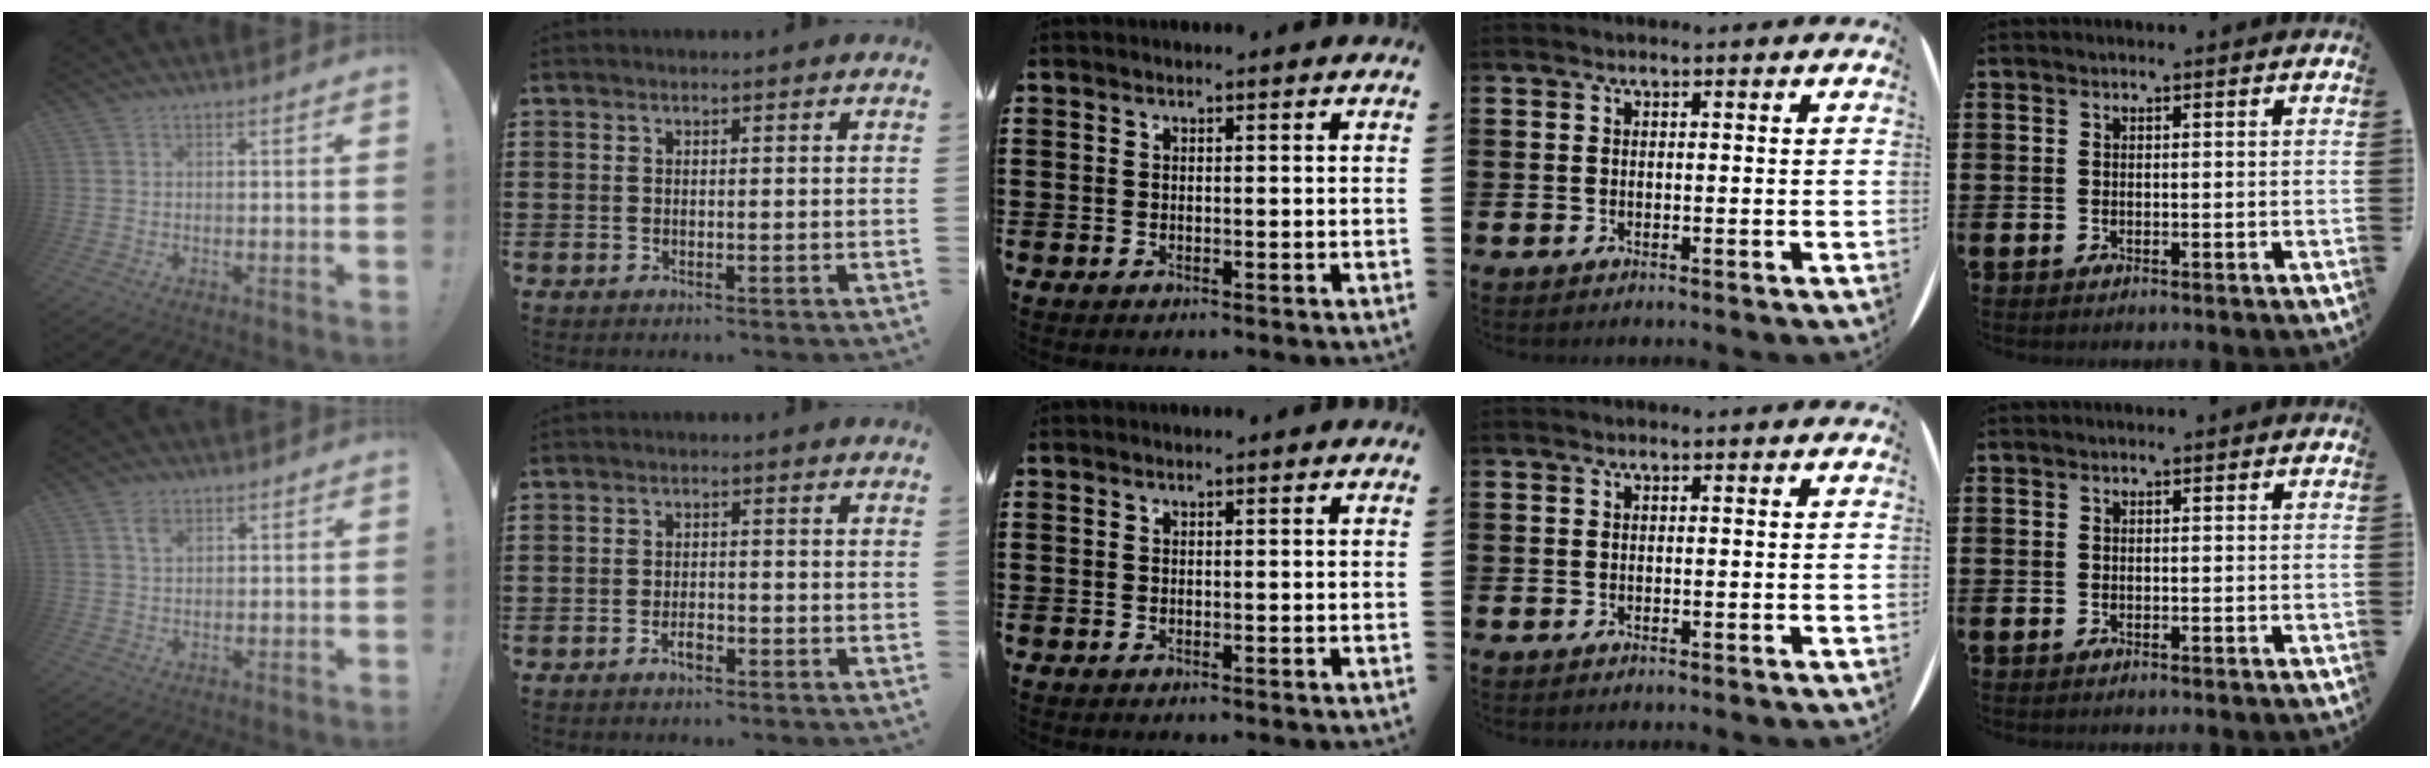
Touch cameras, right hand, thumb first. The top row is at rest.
{"thumb": {"total": 3.3, "force": [1.8, 1.9, 2.1], "torque": [-0.033, -0.002, 0.031]}, "index": {"total": 2.4, "force": [-1.4, 1.0, 1.7], "torque": [-0.031, 0.002, -0.025]}}